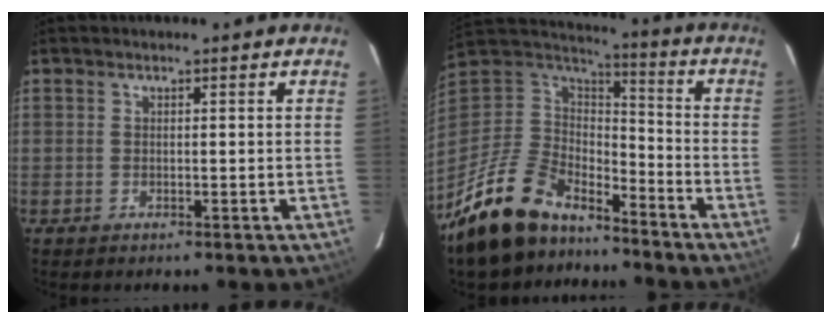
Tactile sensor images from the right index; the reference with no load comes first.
{"total": 19.4, "force": [-14.5, 9.4, 8.8], "torque": [-0.216, -0.004, -0.249]}